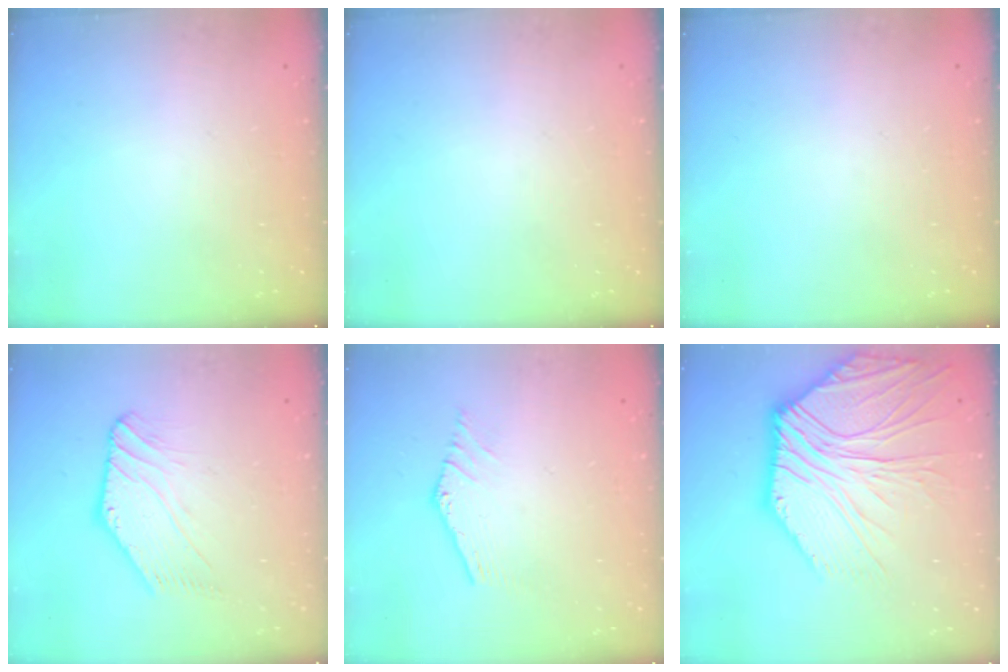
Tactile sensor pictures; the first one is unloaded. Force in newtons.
{"total": 0.0}
{"total": 0.0}
{"total": 5.4, "press": 5.3, "slide": 0.9}
{"total": 0.7, "press": 0.7, "slide": 0.1}
{"total": 16.2, "press": 16.2, "slide": 1.6}